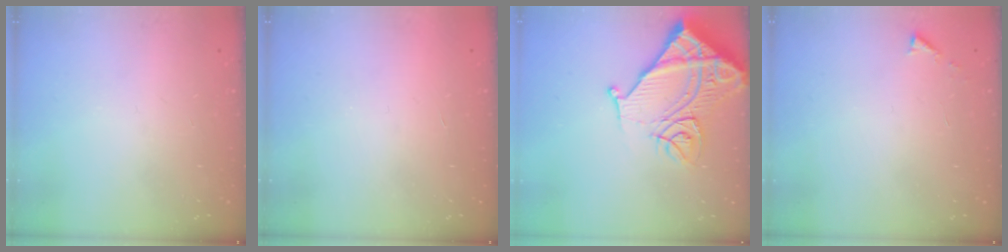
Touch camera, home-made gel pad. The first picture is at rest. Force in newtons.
{"total": 1.7, "press": 1.7, "slide": 0.1}
{"total": 16.9, "press": 16.8, "slide": 2.1}
{"total": 2.9, "press": 2.9, "slide": 0.4}